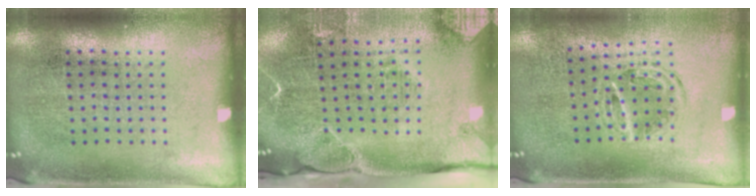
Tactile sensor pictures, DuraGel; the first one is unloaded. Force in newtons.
{"total": 2.7, "press": 2.2, "slide": 1.6}
{"total": 1.1, "press": 1.0, "slide": 0.2}